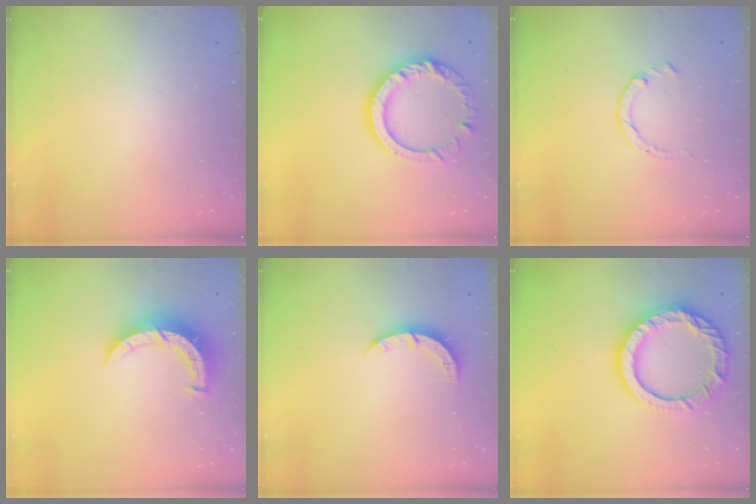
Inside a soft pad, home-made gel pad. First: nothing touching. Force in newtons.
{"total": 14.7, "press": 14.6, "slide": 1.3}
{"total": 1.7, "press": 1.7, "slide": 0.3}
{"total": 8.6, "press": 8.5, "slide": 0.7}
{"total": 3.5, "press": 3.5, "slide": 0.3}
{"total": 17.4, "press": 17.3, "slide": 1.8}